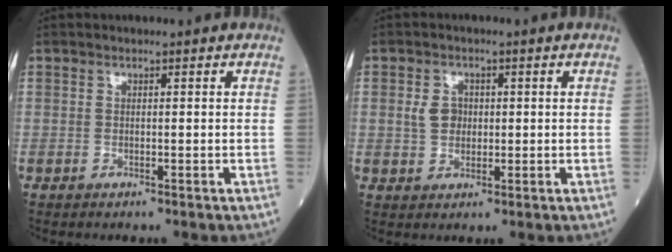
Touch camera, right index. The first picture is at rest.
{"total": 3.2, "force": [0.5, 2.6, 1.9], "torque": [-0.033, 0.008, 0.010]}